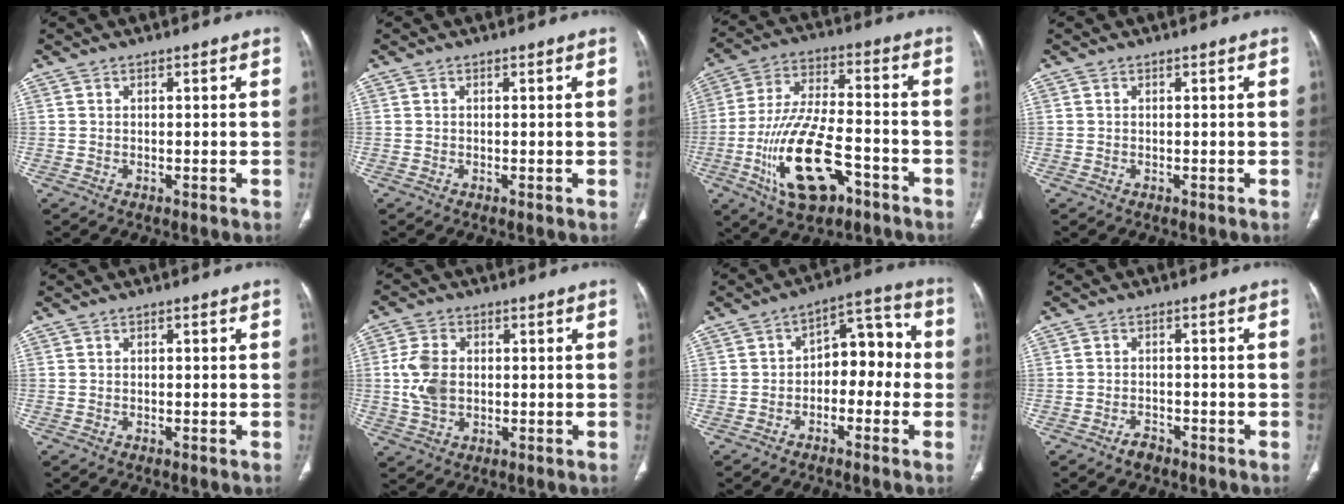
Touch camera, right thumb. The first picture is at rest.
{"total": 0.0}
{"total": 17.9, "force": [-7.4, 8.0, 14.2], "torque": [-0.271, 0.036, -0.123]}
{"total": 0.0}
{"total": 0.0}
{"total": 7.2, "force": [0.3, 5.0, 5.2], "torque": [-0.106, 0.003, 0.009]}
{"total": 9.6, "force": [-1.3, 6.1, 7.3], "torque": [-0.059, 0.048, -0.033]}
{"total": 2.1, "force": [-1.7, 1.1, 0.7], "torque": [-0.015, 0.010, -0.027]}